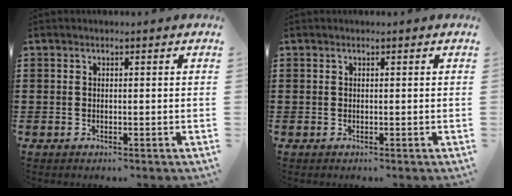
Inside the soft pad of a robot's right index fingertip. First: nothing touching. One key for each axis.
{"total": 0.0}